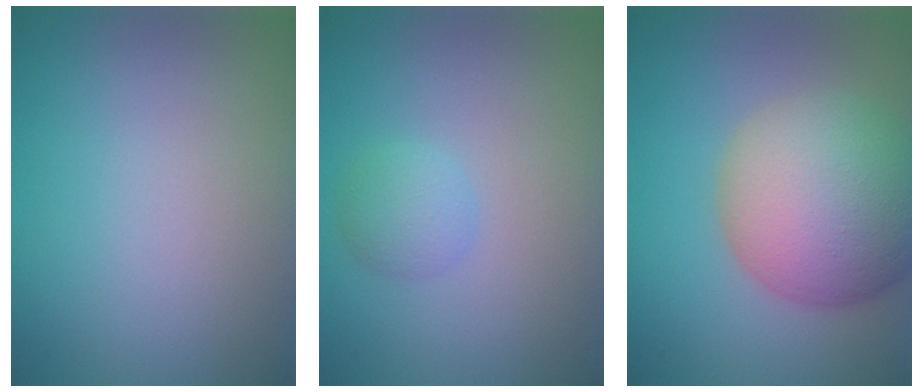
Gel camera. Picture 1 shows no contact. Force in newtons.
{"total": 1.9, "press": 1.9, "slide": 0.0}
{"total": 11.0, "press": 11.0, "slide": 0.7}